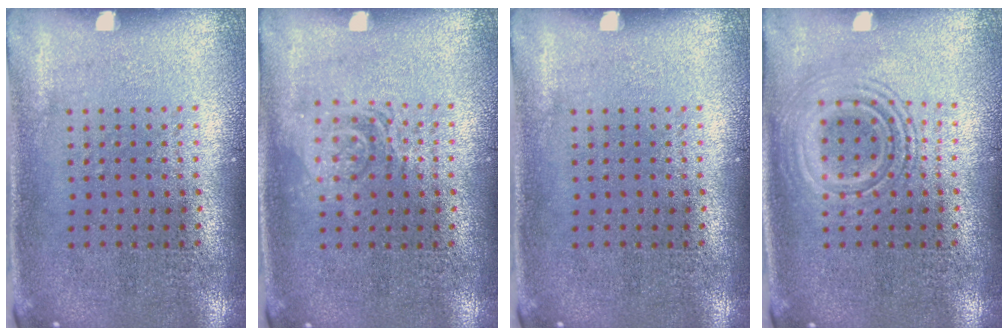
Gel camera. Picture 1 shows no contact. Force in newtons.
{"total": 1.1, "press": 1.1, "slide": 0.3}
{"total": 0.0}
{"total": 2.5, "press": 2.4, "slide": 0.4}